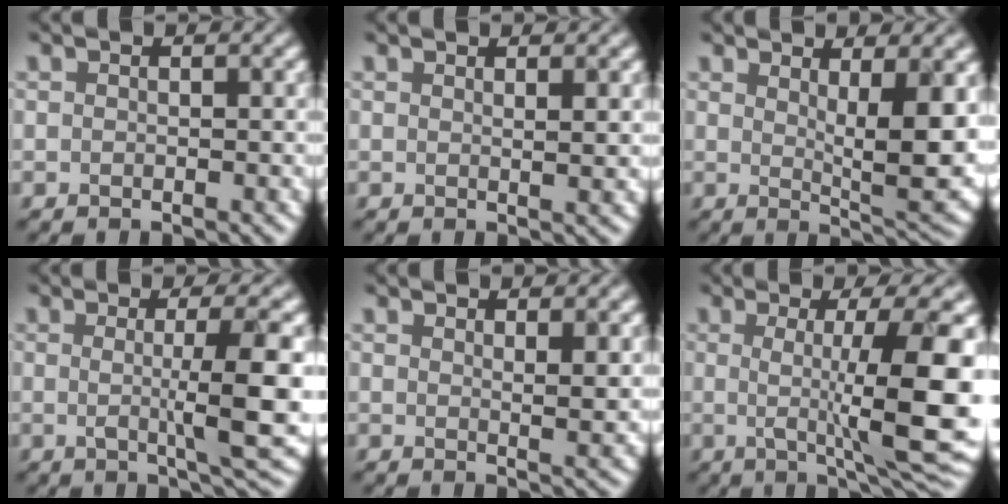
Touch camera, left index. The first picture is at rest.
{"total": 1.2, "force": [0.8, 0.3, 0.8], "torque": [-0.001, 0.002, 0.008]}
{"total": 7.2, "force": [1.7, 2.1, 6.6], "torque": [-0.103, -0.016, 0.033]}
{"total": 6.5, "force": [-0.1, 1.1, 6.4], "torque": [-0.096, -0.005, 0.000]}
{"total": 2.3, "force": [1.6, 0.6, 1.5], "torque": [-0.015, -0.004, 0.027]}
{"total": 11.2, "force": [-0.1, 2.6, 10.9], "torque": [-0.143, -0.007, 0.003]}